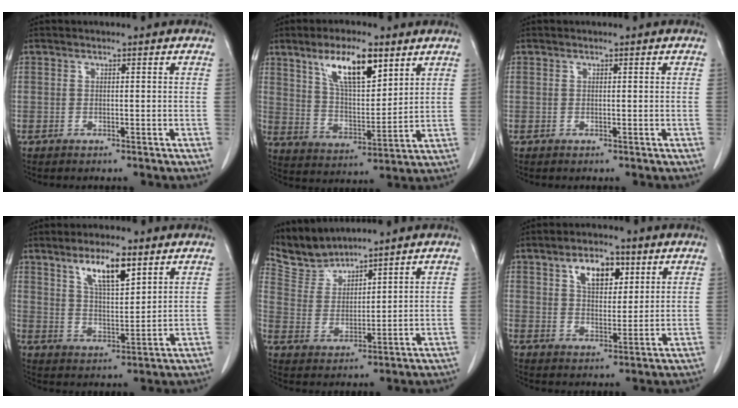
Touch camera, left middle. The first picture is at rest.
{"total": 11.6, "force": [6.8, 3.5, 8.7], "torque": [-0.158, 0.004, 0.128]}
{"total": 0.0}
{"total": 8.3, "force": [5.0, 2.1, 6.3], "torque": [-0.117, 0.000, 0.093]}
{"total": 6.3, "force": [6.2, 0.8, -0.3], "torque": [-0.003, 0.005, 0.140]}
{"total": 7.2, "force": [3.5, 3.8, 5.1], "torque": [-0.083, 0.009, 0.061]}